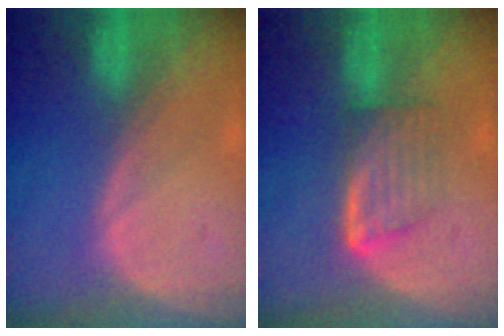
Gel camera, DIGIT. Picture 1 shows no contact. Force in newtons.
{"total": 5.7, "press": 5.1, "slide": 2.5}